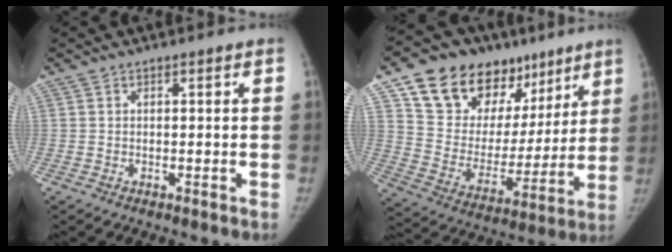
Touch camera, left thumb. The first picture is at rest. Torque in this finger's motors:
{"motor_torque": [0.71, 0.73, 1.35, -1.42, 0.23]}